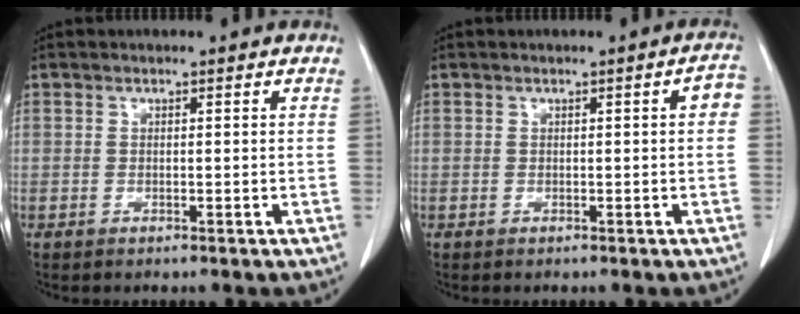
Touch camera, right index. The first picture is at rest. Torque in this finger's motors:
{"motor_torque": [0.23, -0.07, 0.03, 0.01]}